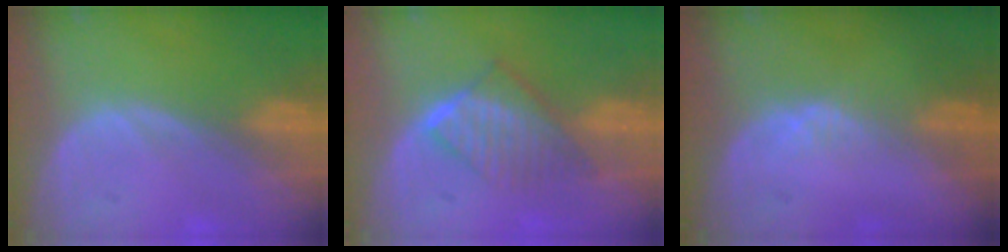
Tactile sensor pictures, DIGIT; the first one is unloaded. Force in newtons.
{"total": 6.7, "press": 6.0, "slide": 2.9}
{"total": 1.4, "press": 1.2, "slide": 0.7}